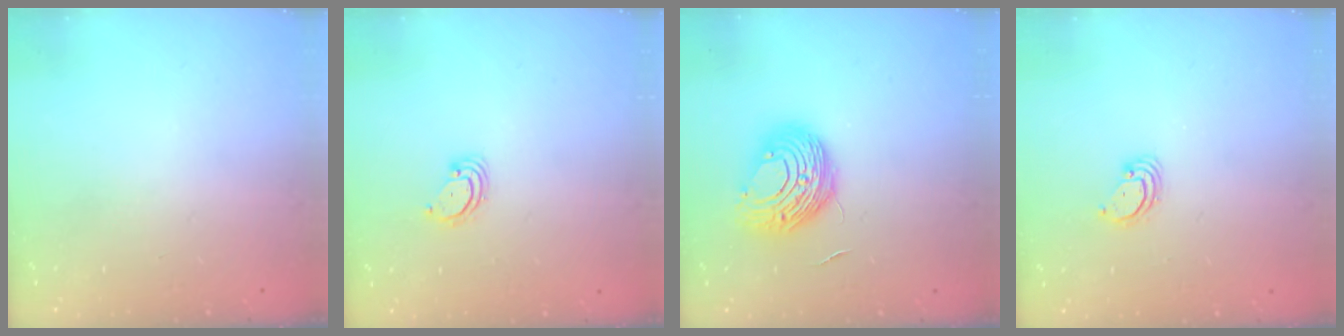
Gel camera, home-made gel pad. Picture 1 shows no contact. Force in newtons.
{"total": 2.9, "press": 2.9, "slide": 0.3}
{"total": 11.0, "press": 11.0, "slide": 0.2}
{"total": 2.9, "press": 2.9, "slide": 0.3}